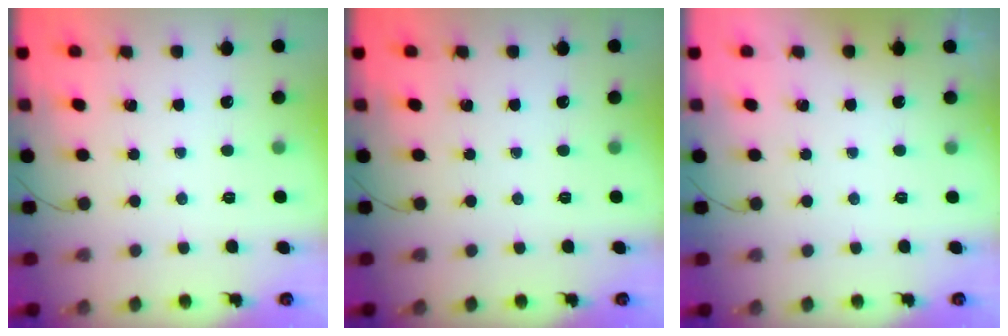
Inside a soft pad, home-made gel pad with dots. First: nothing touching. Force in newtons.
{"total": 0.0}
{"total": 1.6, "press": 1.6, "slide": 0.2}